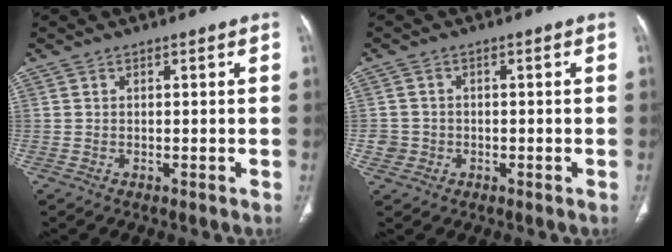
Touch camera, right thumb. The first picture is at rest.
{"total": 2.8, "force": [-0.7, 2.7, 0.3], "torque": [0.007, 0.010, -0.014]}